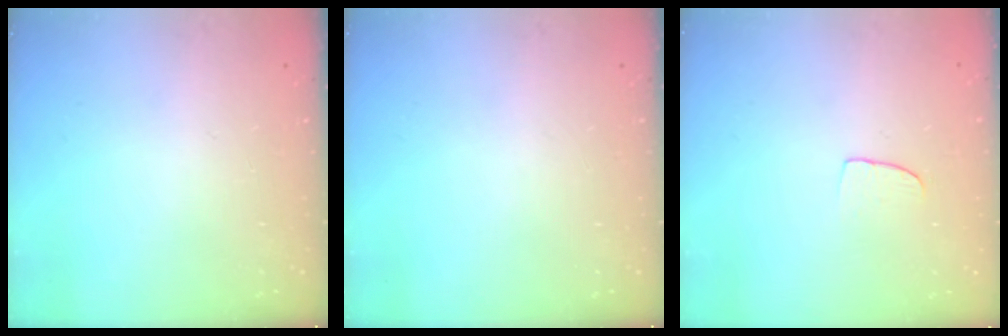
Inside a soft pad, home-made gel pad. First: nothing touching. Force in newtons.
{"total": 0.0}
{"total": 5.9, "press": 5.9, "slide": 0.4}